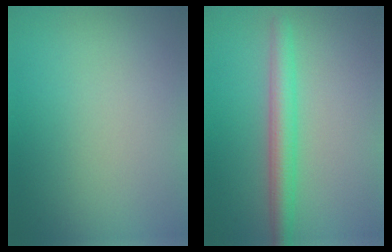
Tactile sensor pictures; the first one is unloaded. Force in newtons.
{"total": 3.7, "press": 3.7, "slide": 0.1}